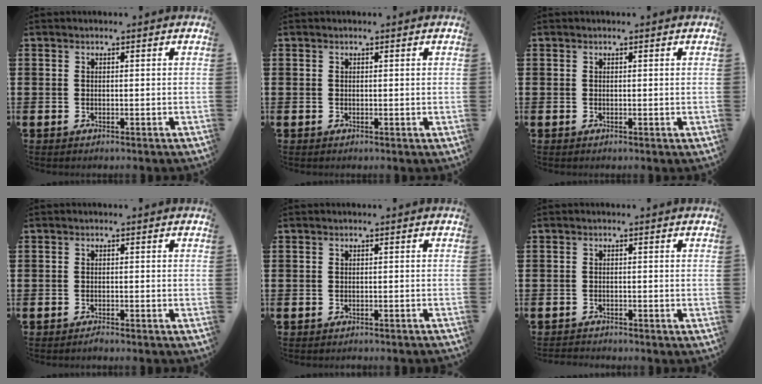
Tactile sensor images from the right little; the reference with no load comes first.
{"total": 0.0}
{"total": 0.0}
{"total": 0.7, "force": [-0.7, 0.0, 0.2], "torque": [-0.005, -0.003, -0.014]}
{"total": 0.5, "force": [-0.5, -0.1, 0.1], "torque": [-0.001, -0.001, -0.011]}
{"total": 0.9, "force": [-0.9, 0.1, -0.1], "torque": [-0.001, 0.001, -0.020]}